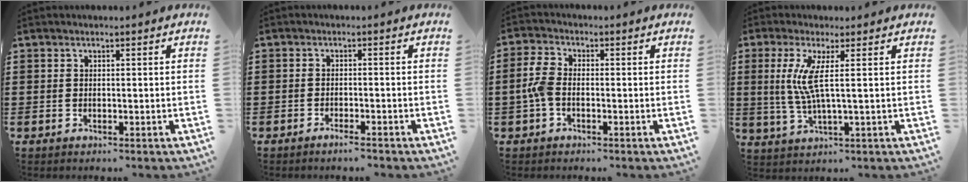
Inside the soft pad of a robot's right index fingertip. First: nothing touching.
{"total": 1.6, "force": [-1.4, 0.0, 0.8], "torque": [-0.014, -0.001, -0.026]}
{"total": 3.9, "force": [-1.0, 2.1, 3.1], "torque": [-0.086, -0.003, -0.028]}
{"total": 6.5, "force": [1.1, 0.3, 6.4], "torque": [-0.145, -0.017, 0.010]}